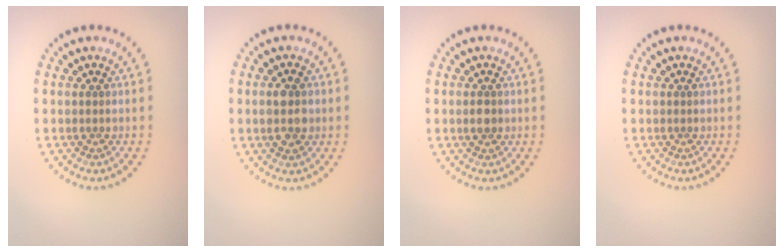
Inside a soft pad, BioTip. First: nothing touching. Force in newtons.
{"total": 2.7, "press": 2.7, "slide": 0.1}
{"total": 1.4, "press": 1.4, "slide": 0.1}
{"total": 0.0}